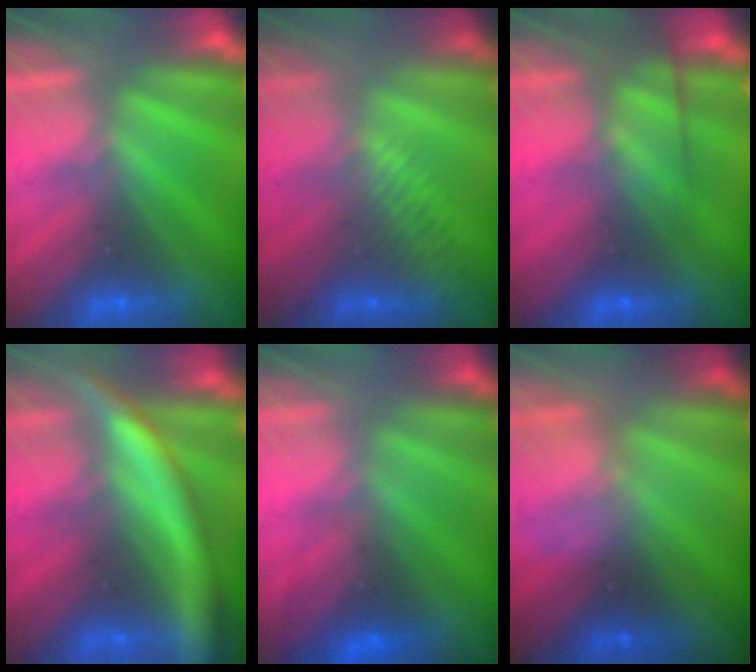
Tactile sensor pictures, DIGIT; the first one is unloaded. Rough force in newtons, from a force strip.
{"total": 3.0}
{"total": 7.3}
{"total": 5.5}
{"total": 3.2}
{"total": 2.4}